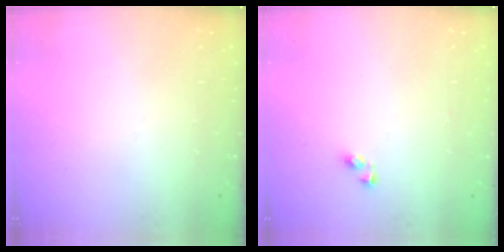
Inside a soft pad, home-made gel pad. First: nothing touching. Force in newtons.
{"total": 3.4, "press": 3.4, "slide": 0.3}